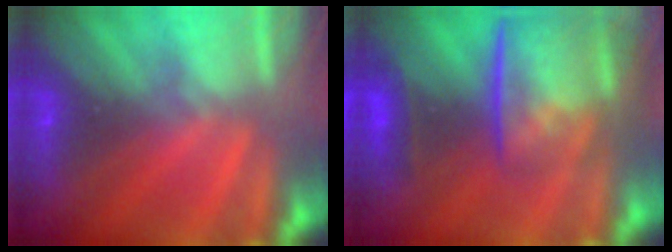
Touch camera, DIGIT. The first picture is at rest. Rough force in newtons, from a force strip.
{"total": 7.6}